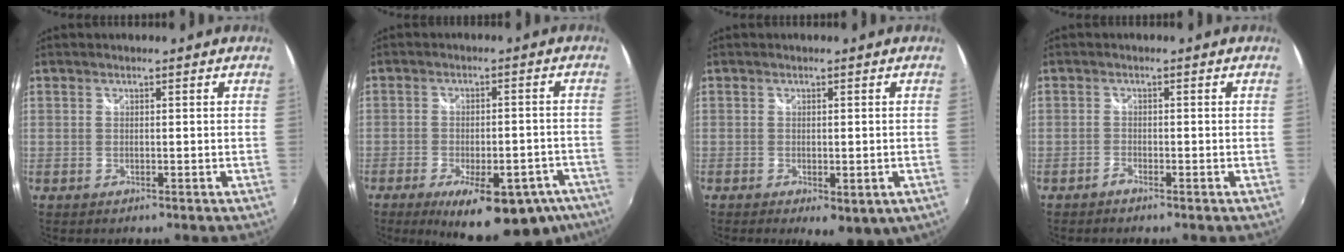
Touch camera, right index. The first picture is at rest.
{"total": 19.9, "force": [-13.2, 7.6, 12.8], "torque": [-0.201, -0.023, -0.165]}
{"total": 6.4, "force": [-2.9, 2.8, 5.0], "torque": [-0.078, -0.030, -0.034]}
{"total": 1.1, "force": [-1.0, 0.3, 0.3], "torque": [-0.011, 0.000, -0.024]}